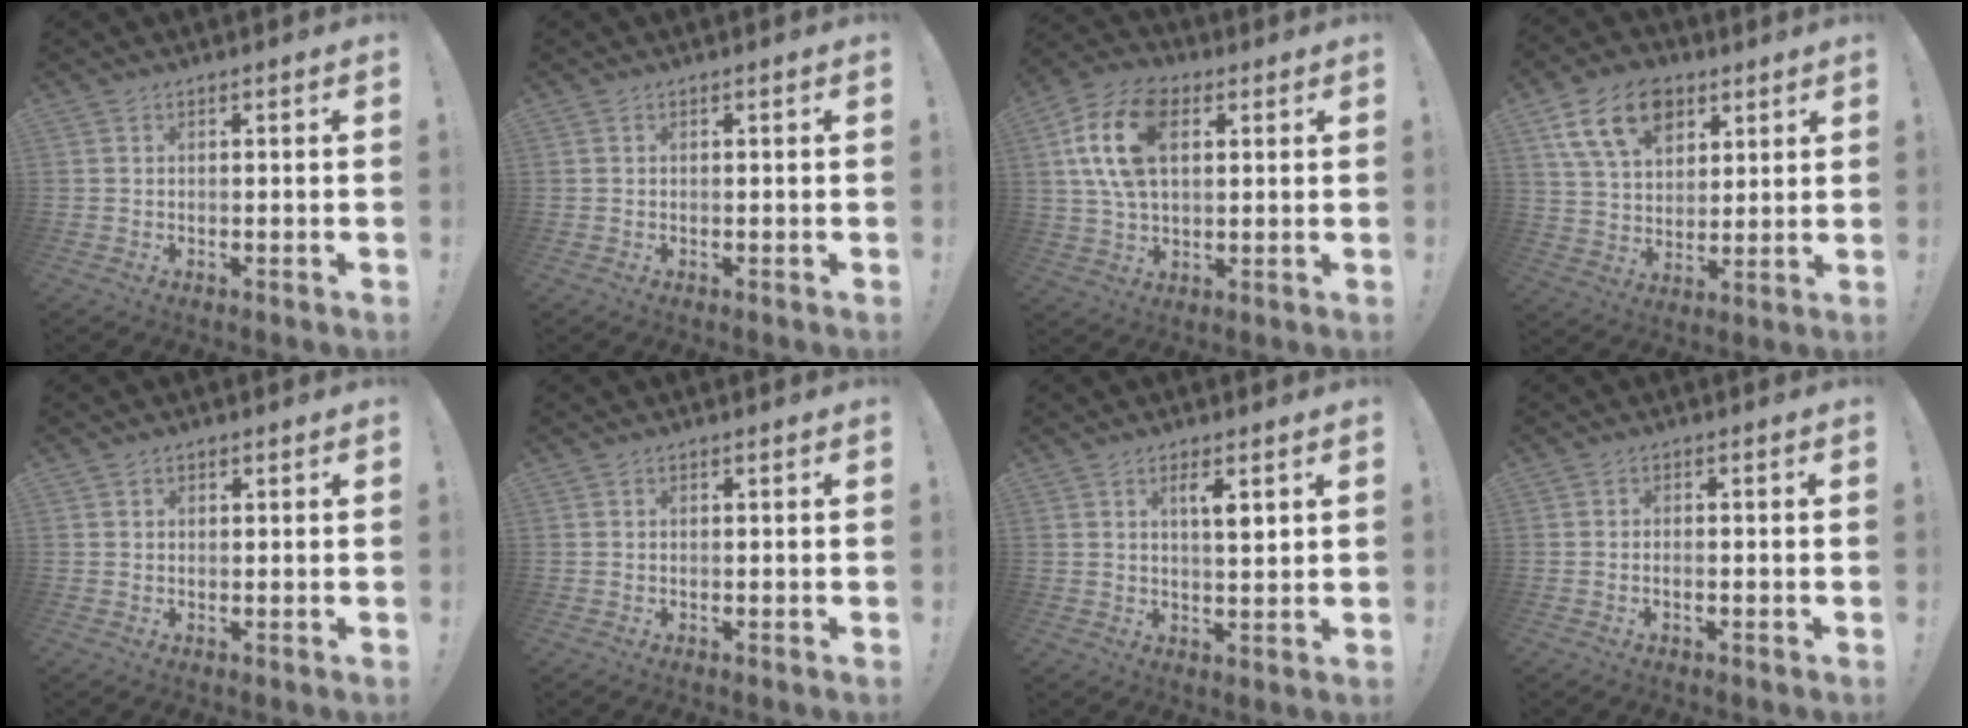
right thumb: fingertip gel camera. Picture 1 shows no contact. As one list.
[{"total": 0.0}, {"total": 16.5, "force": [4.8, 10.3, 12.0], "torque": [-0.228, 0.007, 0.087]}, {"total": 16.6, "force": [8.2, 11.3, 9.1], "torque": [-0.146, -0.029, 0.155]}, {"total": 1.0, "force": [0.7, 0.8, 0.2], "torque": [-0.002, 0.000, 0.012]}, {"total": 0.0}, {"total": 4.5, "force": [2.1, 0.8, 3.9], "torque": [-0.065, -0.012, 0.030]}, {"total": 1.2, "force": [-0.7, 0.1, 0.9], "torque": [-0.021, 0.002, -0.011]}]